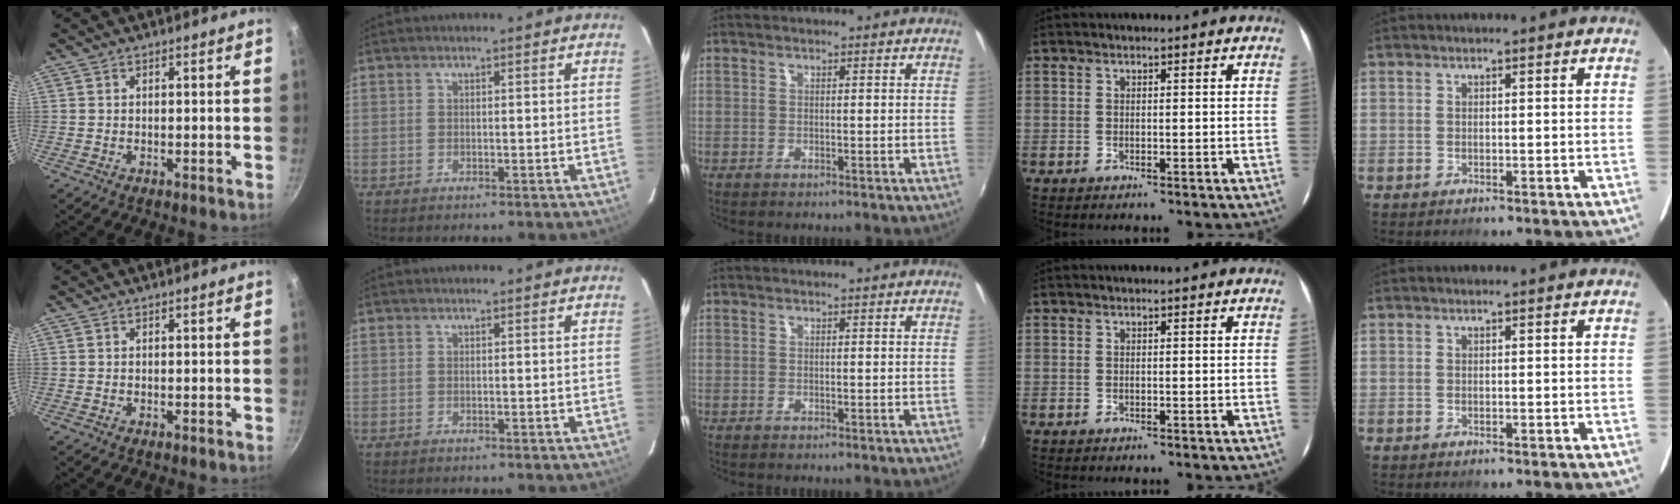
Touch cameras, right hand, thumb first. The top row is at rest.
{}